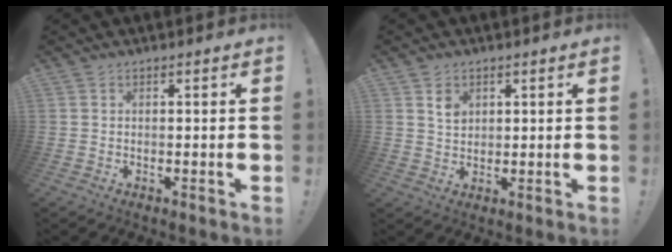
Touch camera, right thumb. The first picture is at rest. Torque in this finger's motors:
{"motor_torque": [1.27, 0.97, 0.56, -0.72, -0.02]}